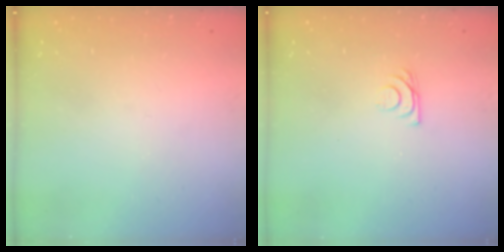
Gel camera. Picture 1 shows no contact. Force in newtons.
{"total": 6.1, "press": 6.0, "slide": 0.8}